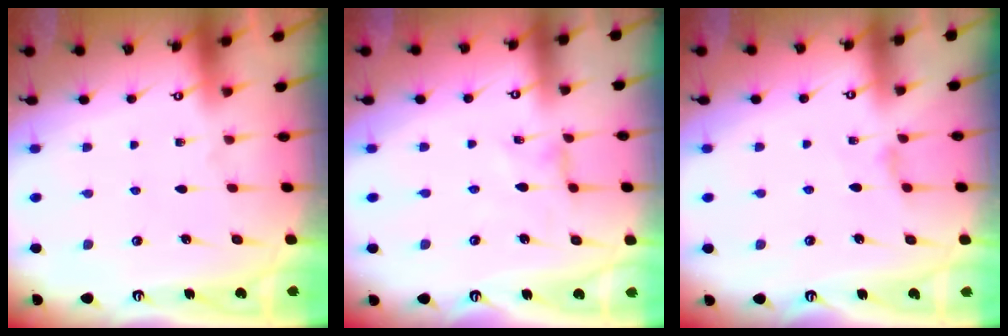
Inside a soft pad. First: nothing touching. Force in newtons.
{"total": 0.0}
{"total": 2.1, "press": 2.1, "slide": 0.4}